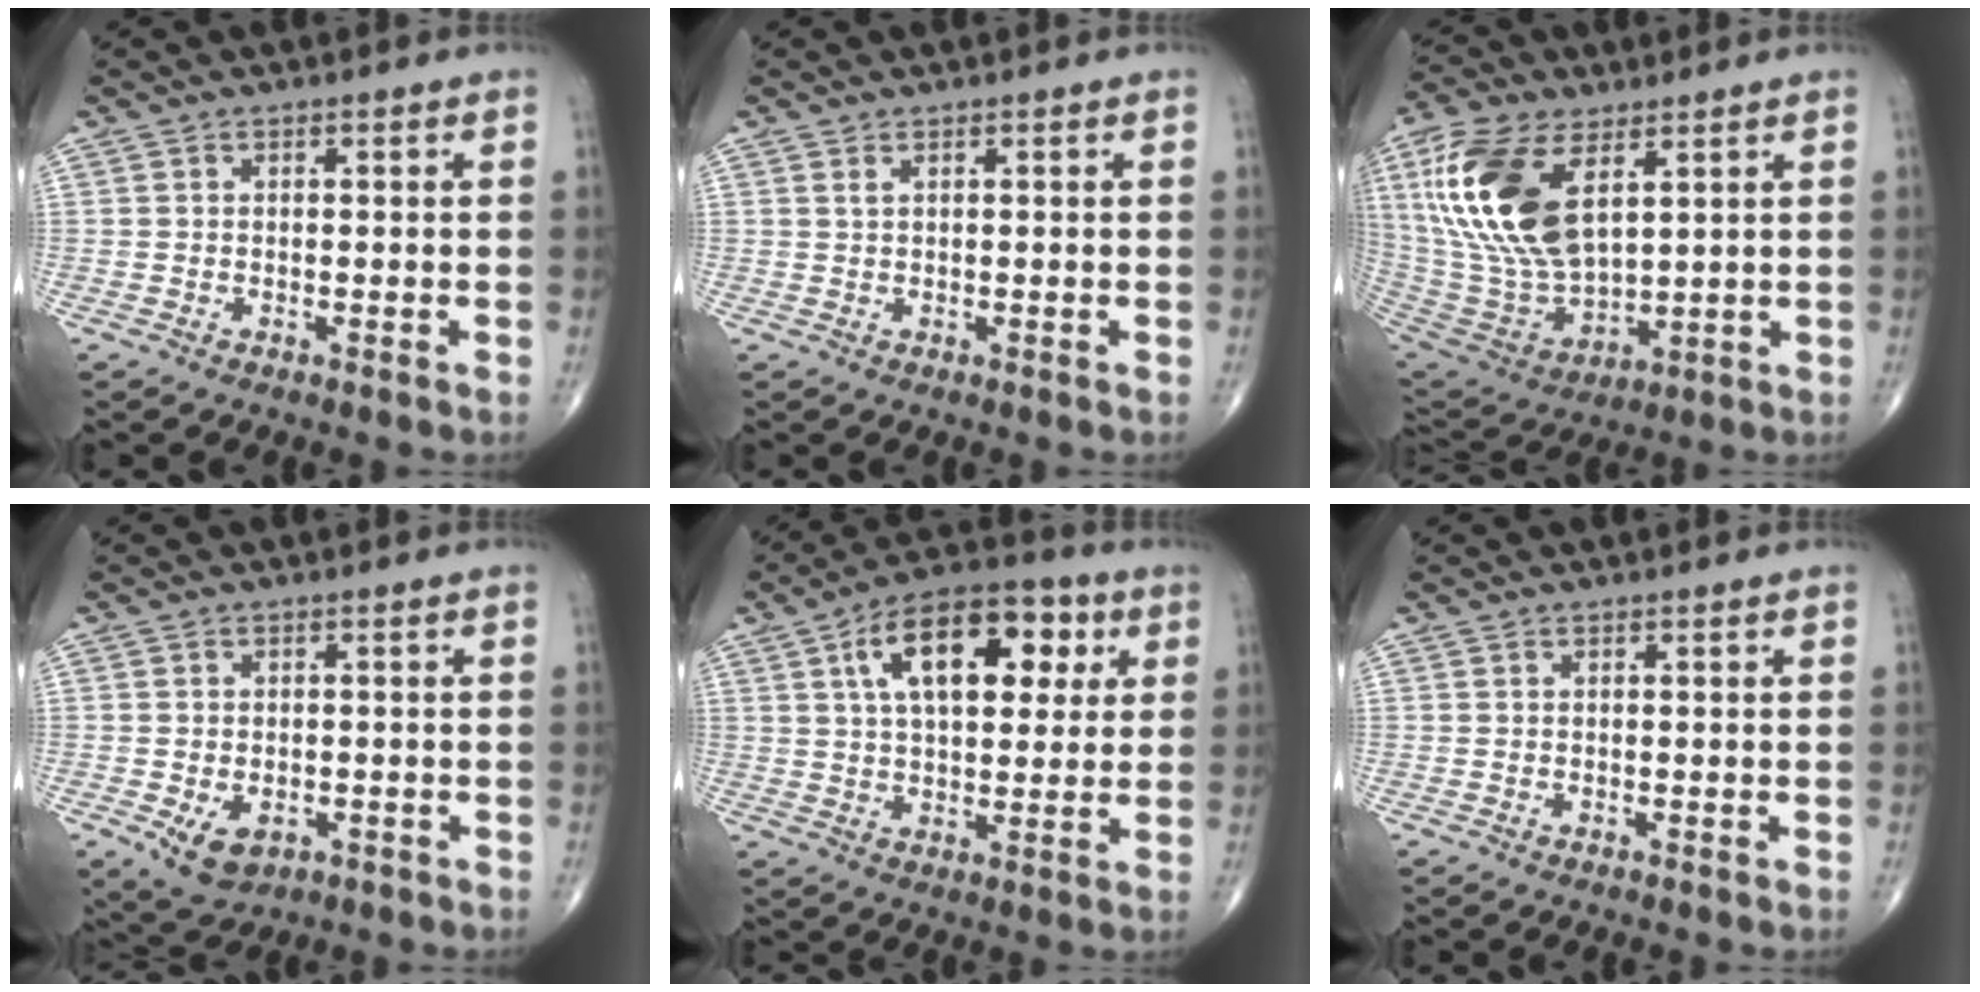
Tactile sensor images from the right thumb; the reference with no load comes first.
{"total": 0.6, "force": [0.4, 0.1, 0.4], "torque": [-0.011, 0.002, 0.010]}
{"total": 21.2, "force": [7.5, 10.8, 16.7], "torque": [-0.343, -0.029, 0.147]}
{"total": 5.9, "force": [-2.0, 3.9, 3.9], "torque": [-0.058, 0.000, -0.020]}
{"total": 16.9, "force": [5.7, 8.8, 13.3], "torque": [-0.177, 0.006, 0.085]}
{"total": 0.0}